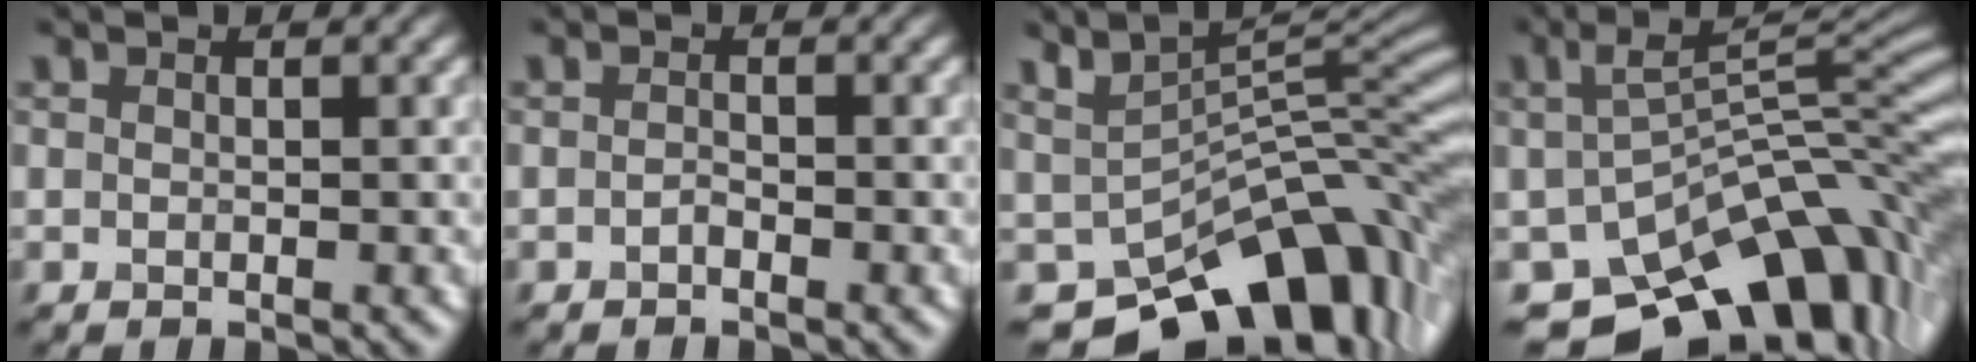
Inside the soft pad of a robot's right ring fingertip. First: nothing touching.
{"total": 0.6, "force": [-0.4, 0.2, 0.4], "torque": [-0.008, 0.002, -0.009]}
{"total": 10.6, "force": [-5.0, 5.4, 7.6], "torque": [-0.114, -0.003, -0.074]}
{"total": 12.3, "force": [-6.2, 6.1, 8.7], "torque": [-0.146, -0.005, -0.090]}